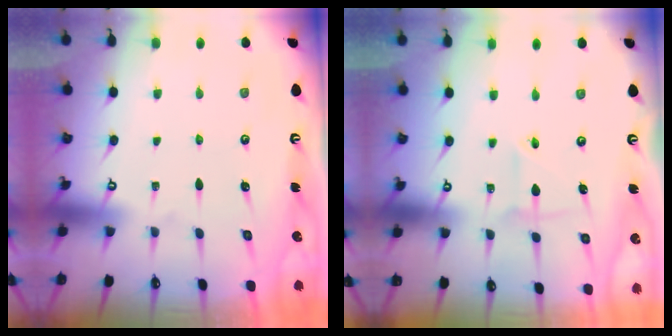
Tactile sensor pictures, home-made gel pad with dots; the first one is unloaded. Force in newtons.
{"total": 2.7, "press": 2.5, "slide": 1.0}